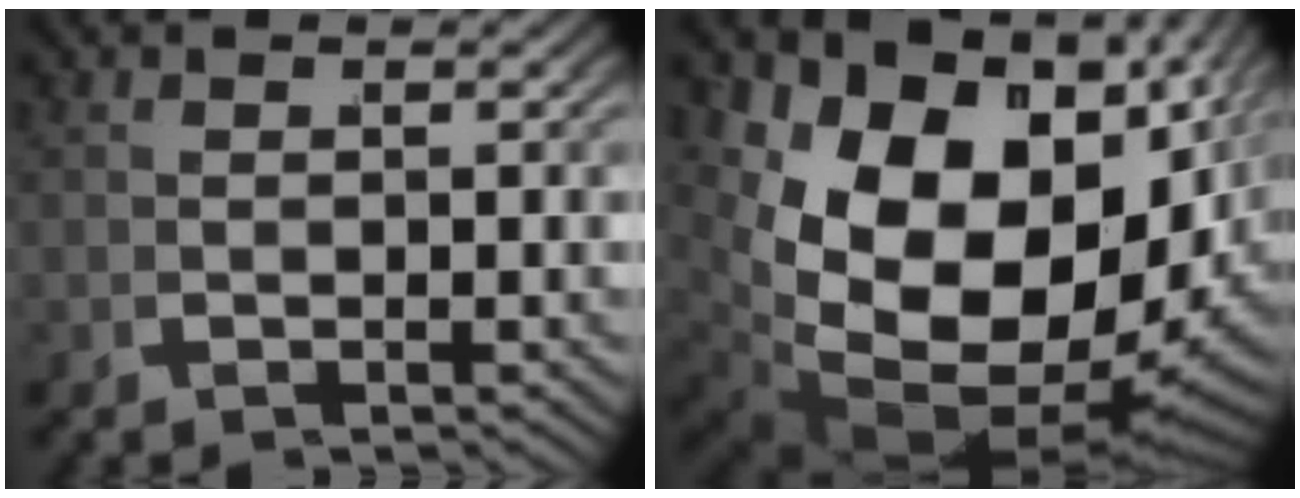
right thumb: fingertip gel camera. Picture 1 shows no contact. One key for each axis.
{"total": 24.9, "fx": -0.8, "fy": 16.6, "fz": 18.5, "tx": -0.341, "ty": -0.048, "tz": 0.005}